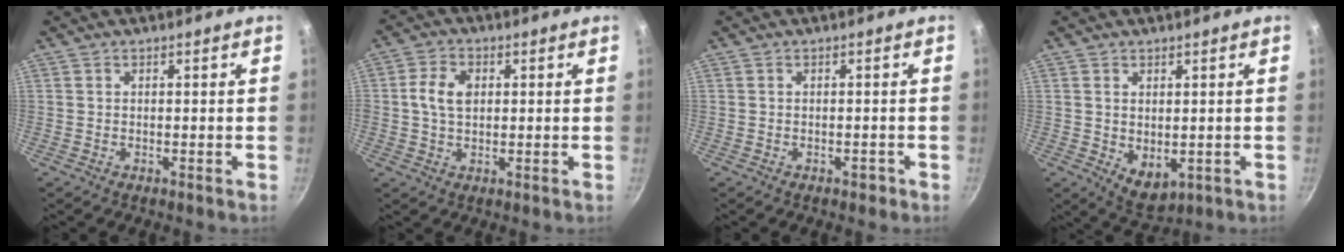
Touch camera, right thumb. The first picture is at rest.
{"total": 5.9, "force": [0.8, 3.9, 4.3], "torque": [-0.077, 0.009, 0.010]}
{"total": 1.3, "force": [-0.8, 0.7, 0.7], "torque": [-0.006, 0.011, -0.004]}
{"total": 5.5, "force": [0.2, 3.6, 4.2], "torque": [-0.057, -0.017, 0.015]}